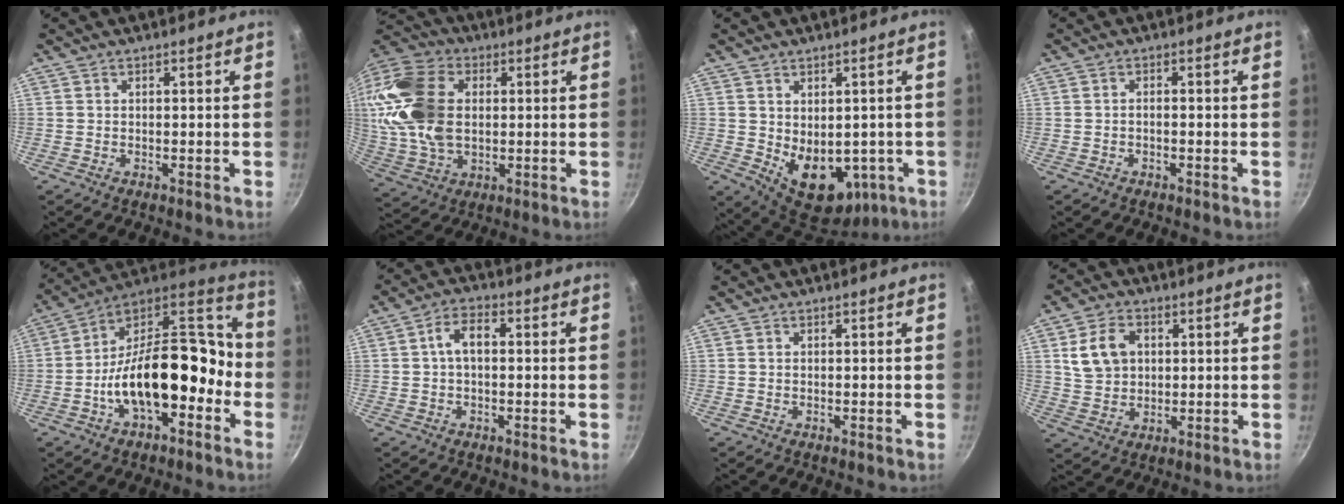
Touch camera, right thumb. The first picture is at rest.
{"total": 25.1, "force": [4.0, 16.6, 18.4], "torque": [-0.440, 0.025, 0.080]}
{"total": 13.9, "force": [-3.4, 9.1, 10.0], "torque": [-0.117, -0.005, -0.021]}
{"total": 0.9, "force": [-0.4, 0.5, 0.7], "torque": [-0.011, 0.007, -0.008]}
{"total": 23.0, "force": [-5.2, 11.5, 19.2], "torque": [-0.294, 0.063, -0.083]}
{"total": 5.3, "force": [0.4, 2.9, 4.4], "torque": [-0.076, 0.020, 0.001]}
{"total": 0.0}
{"total": 8.5, "force": [2.3, 6.4, 5.2], "torque": [-0.080, 0.002, 0.047]}